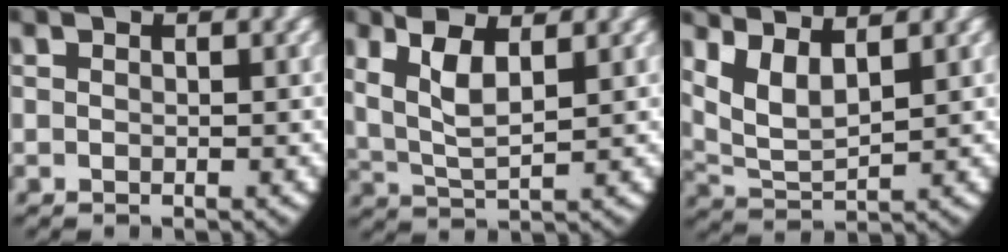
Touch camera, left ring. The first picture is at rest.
{"total": 6.3, "force": [1.8, 4.0, 4.5], "torque": [-0.117, -0.021, 0.039]}
{"total": 8.0, "force": [2.1, 6.2, 4.5], "torque": [-0.137, -0.023, 0.036]}